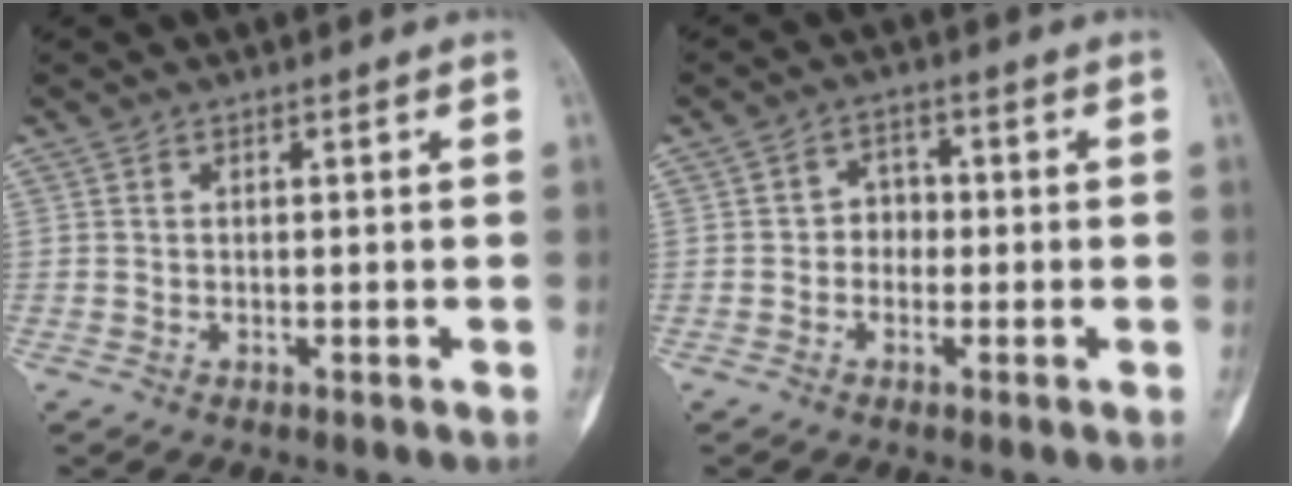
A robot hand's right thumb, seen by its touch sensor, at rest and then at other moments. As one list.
[{"total": 3.4, "force": [-0.5, 3.0, 1.5], "torque": [0.003, 0.014, -0.020]}]